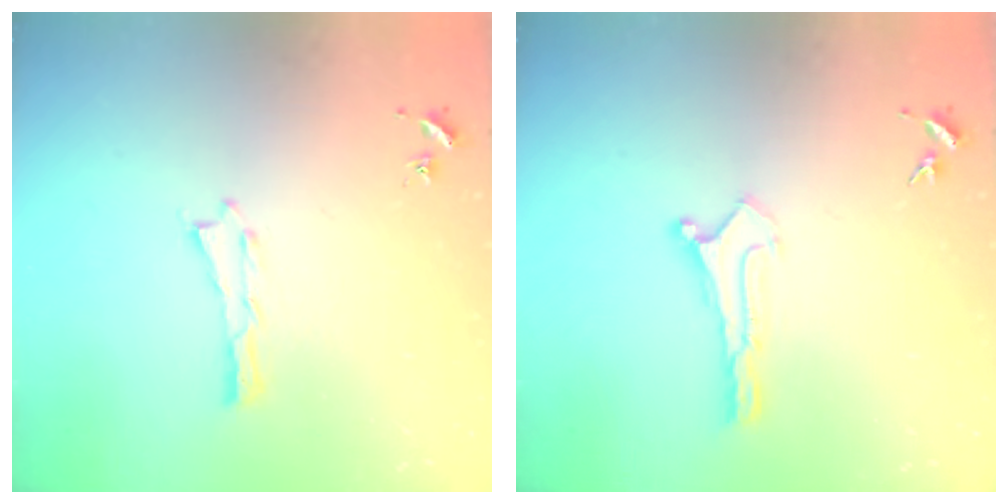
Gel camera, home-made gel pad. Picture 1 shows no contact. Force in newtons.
{"total": 0.0}